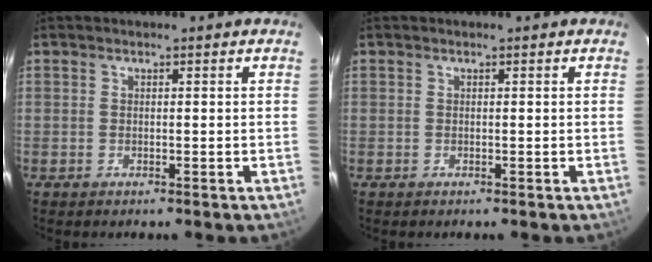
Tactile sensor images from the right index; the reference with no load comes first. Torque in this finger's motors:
{"motor_torque": [0.00, 0.00, 0.00, 0.00]}